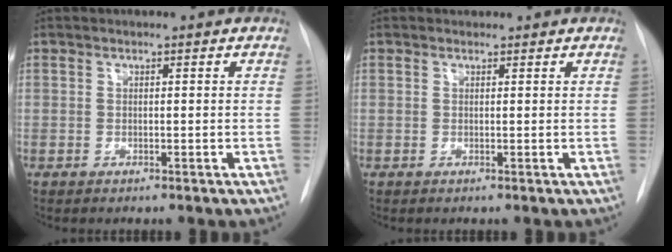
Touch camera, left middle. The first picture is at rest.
{"total": 0.7, "force": [0.6, 0.4, -0.1], "torque": [-0.003, 0.009, 0.008]}